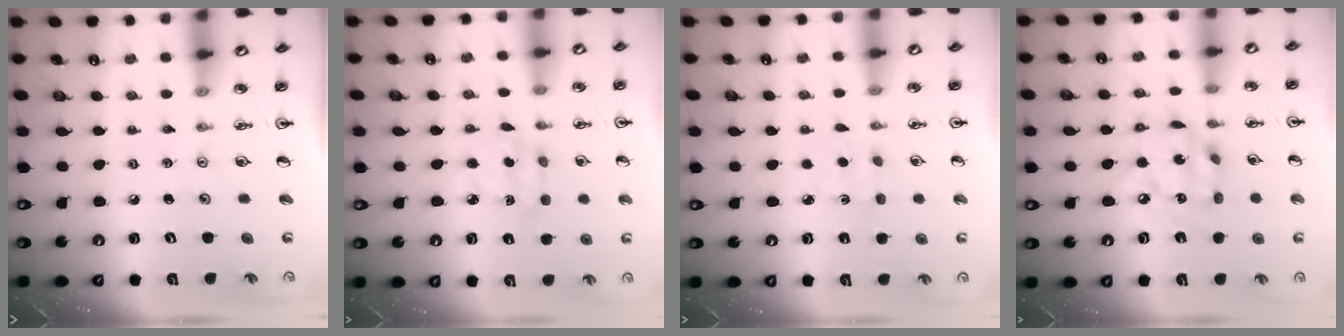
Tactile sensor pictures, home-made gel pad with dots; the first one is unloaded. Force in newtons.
{"total": 3.1, "press": 3.1, "slide": 0.2}
{"total": 2.4, "press": 2.3, "slide": 0.3}
{"total": 12.8, "press": 12.7, "slide": 0.8}